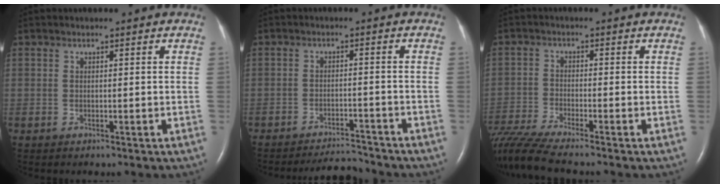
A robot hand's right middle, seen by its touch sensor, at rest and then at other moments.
{"total": 4.9, "force": [-4.9, 0.0, 0.0], "torque": [-0.004, -0.005, -0.080]}
{"total": 9.1, "force": [-8.1, -1.1, 3.9], "torque": [-0.077, -0.020, -0.147]}